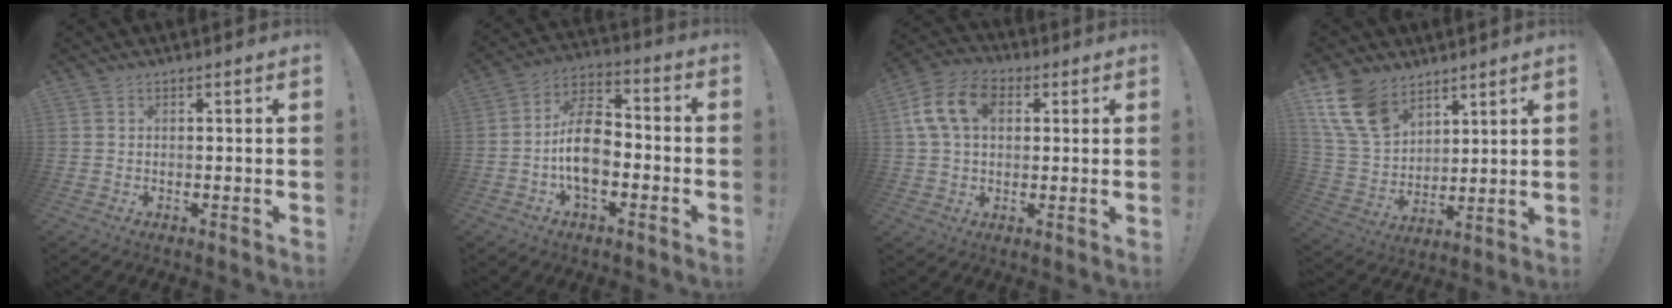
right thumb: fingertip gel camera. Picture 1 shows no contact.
{"total": 14.0, "force": [-2.9, 8.9, 10.4], "torque": [-0.192, 0.022, -0.052]}
{"total": 13.9, "force": [4.0, 9.7, 9.2], "torque": [-0.169, 0.007, 0.079]}
{"total": 15.5, "force": [9.9, 9.5, 7.4], "torque": [-0.152, -0.047, 0.196]}